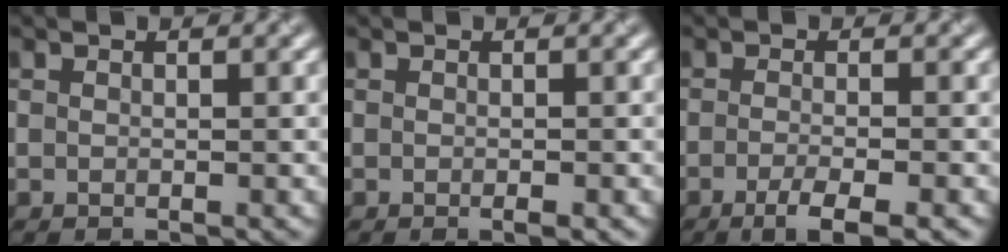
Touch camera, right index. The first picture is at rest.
{"total": 0.9, "force": [-0.4, 0.1, 0.8], "torque": [-0.011, -0.003, -0.005]}
{"total": 3.7, "force": [-1.9, 0.8, 3.0], "torque": [-0.049, -0.006, -0.037]}